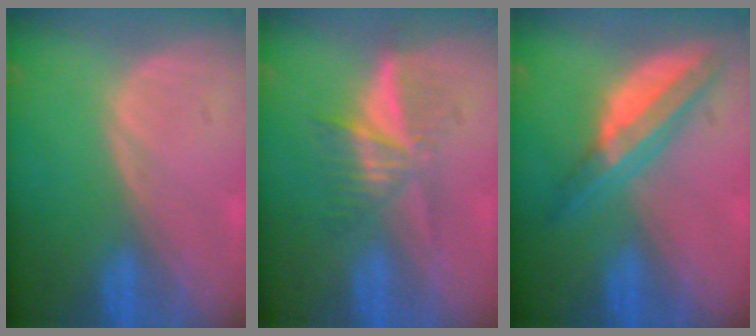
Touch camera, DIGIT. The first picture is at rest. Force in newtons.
{"total": 5.9, "press": 5.3, "slide": 2.7}
{"total": 6.8, "press": 5.6, "slide": 3.8}